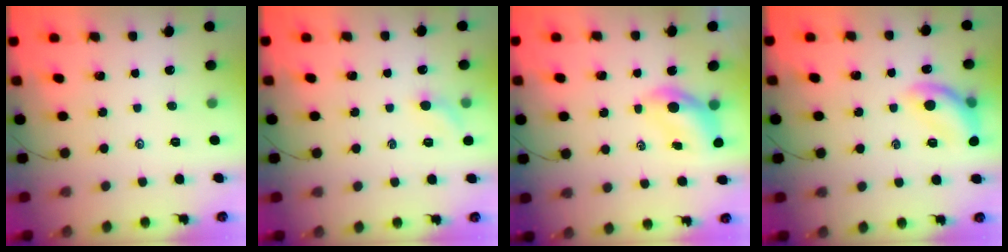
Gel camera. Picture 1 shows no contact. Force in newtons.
{"total": 5.2, "press": 4.9, "slide": 1.7}
{"total": 5.7, "press": 5.6, "slide": 0.9}
{"total": 13.9, "press": 13.9, "slide": 1.1}